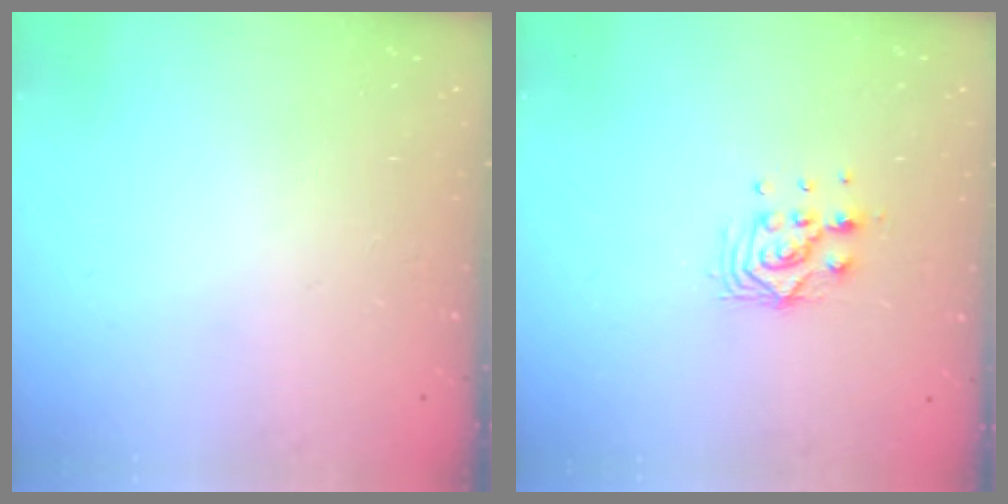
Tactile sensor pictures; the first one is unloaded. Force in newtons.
{"total": 8.6, "press": 8.6, "slide": 0.7}